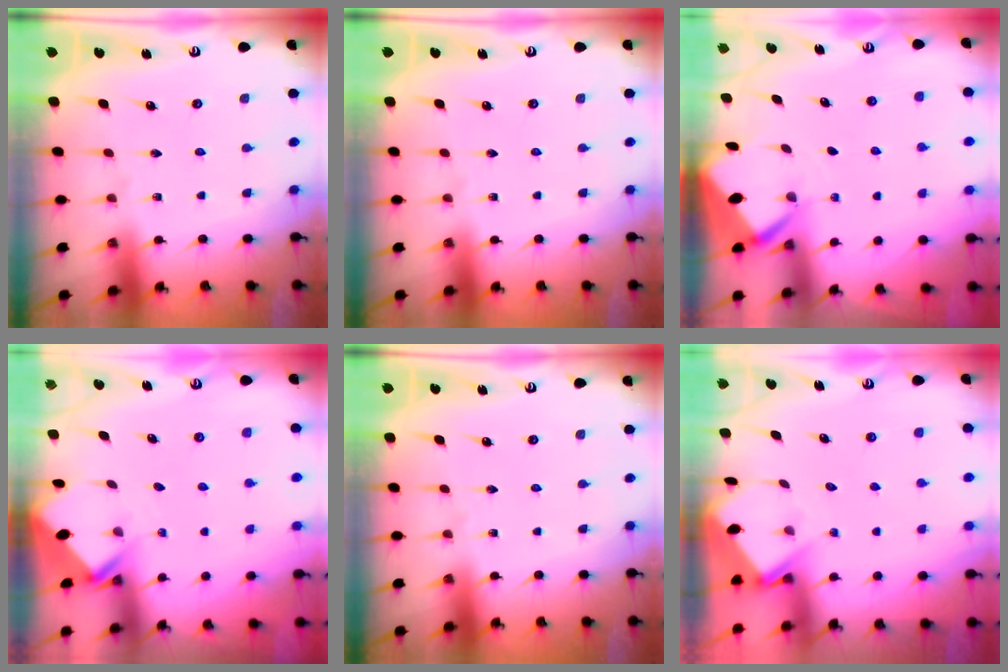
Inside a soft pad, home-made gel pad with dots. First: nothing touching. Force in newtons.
{"total": 0.0}
{"total": 2.6, "press": 2.6, "slide": 0.3}
{"total": 2.7, "press": 2.7, "slide": 0.2}
{"total": 0.0}
{"total": 3.9, "press": 3.9, "slide": 0.4}